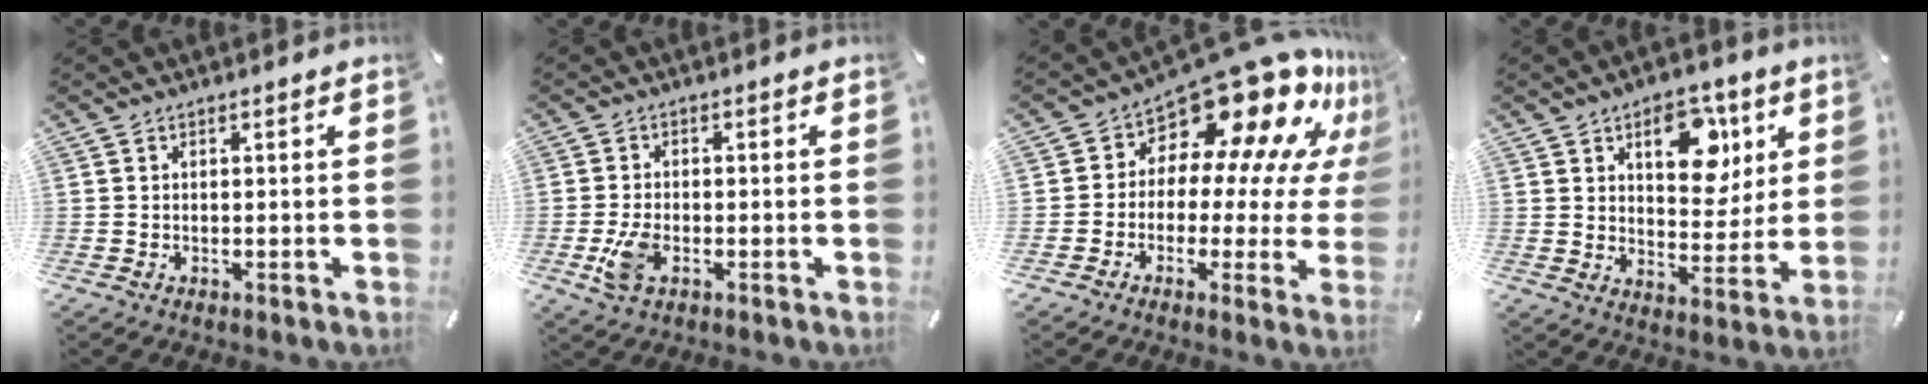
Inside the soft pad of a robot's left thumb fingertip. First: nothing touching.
{"total": 5.9, "force": [-1.8, 3.4, 4.5], "torque": [-0.106, 0.000, -0.036]}
{"total": 19.3, "force": [13.6, 8.5, 10.8], "torque": [-0.165, -0.116, 0.229]}
{"total": 14.0, "force": [6.4, 8.7, 9.0], "torque": [-0.099, -0.024, 0.103]}